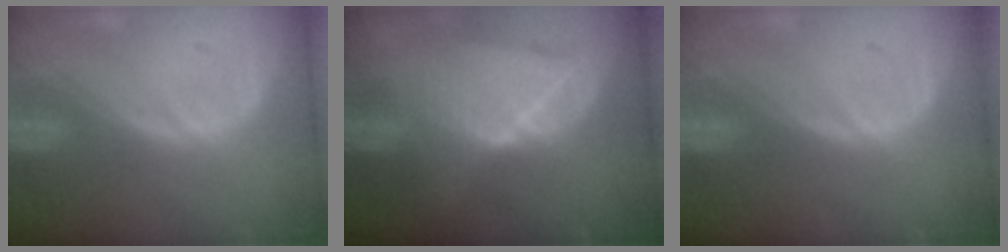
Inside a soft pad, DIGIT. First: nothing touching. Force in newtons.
{"total": 9.0, "press": 8.0, "slide": 4.1}
{"total": 0.0}